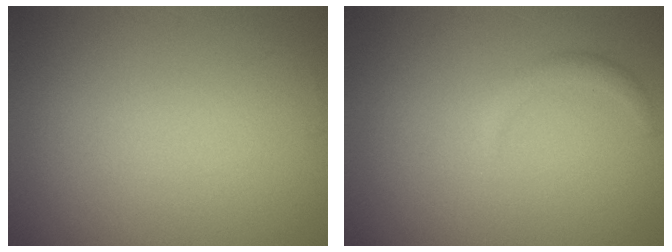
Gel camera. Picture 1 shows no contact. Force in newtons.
{"total": 1.0, "press": 1.0, "slide": 0.0}